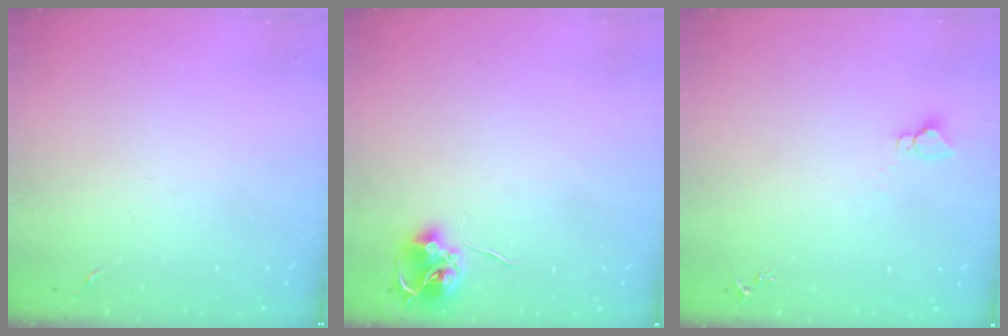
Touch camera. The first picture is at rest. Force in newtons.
{"total": 7.9, "press": 7.9, "slide": 0.4}
{"total": 2.8, "press": 2.8, "slide": 0.2}